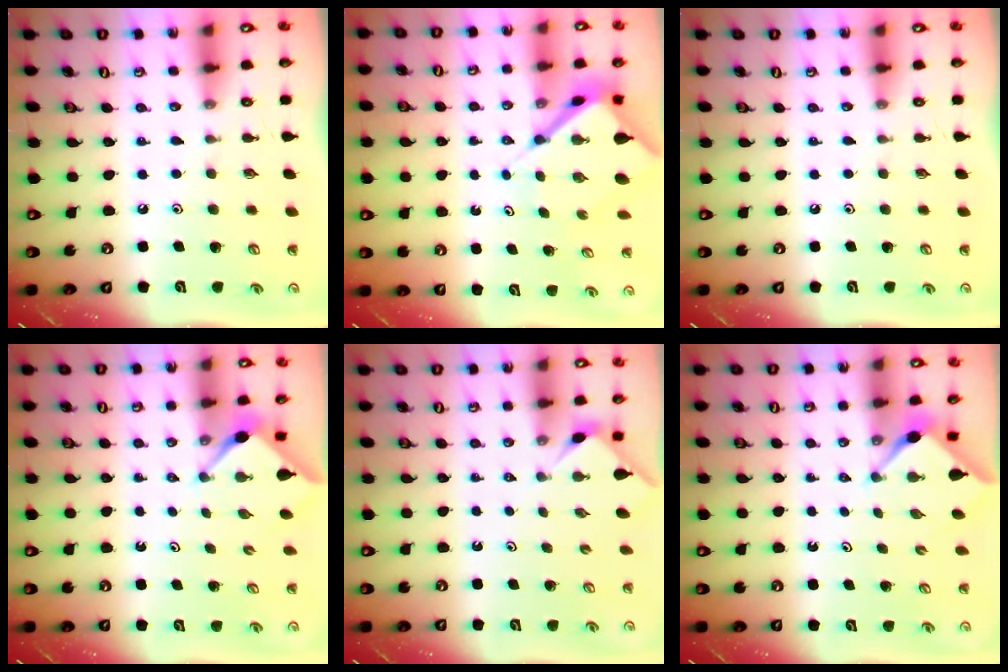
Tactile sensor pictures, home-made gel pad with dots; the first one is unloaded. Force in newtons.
{"total": 5.8, "press": 5.8, "slide": 0.3}
{"total": 0.0}
{"total": 2.9, "press": 2.9, "slide": 0.3}
{"total": 2.5, "press": 2.5, "slide": 0.4}
{"total": 2.9, "press": 2.9, "slide": 0.3}